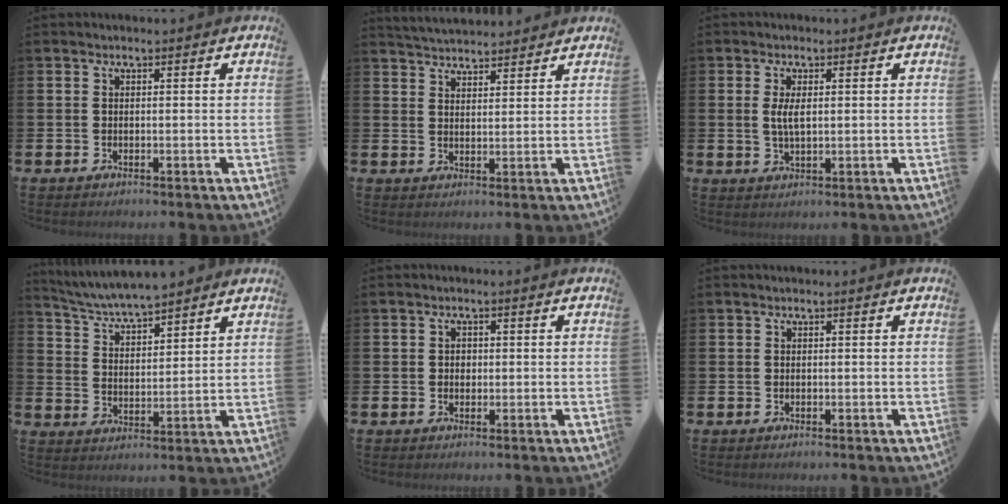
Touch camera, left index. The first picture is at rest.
{"total": 4.2, "force": [4.2, 0.5, 0.1], "torque": [-0.010, -0.021, 0.077]}
{"total": 3.0, "force": [0.7, 1.1, 2.7], "torque": [-0.051, 0.003, 0.009]}
{"total": 5.7, "force": [5.5, 0.4, 1.0], "torque": [-0.045, -0.032, 0.098]}
{"total": 1.2, "force": [0.2, 1.0, 0.5], "torque": [0.001, 0.003, -0.001]}
{"total": 0.0}